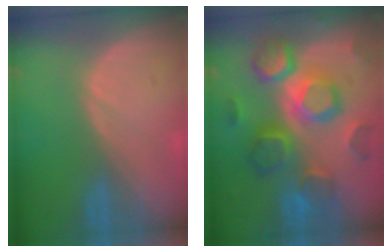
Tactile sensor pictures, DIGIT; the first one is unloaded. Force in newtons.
{"total": 12.3, "press": 12.3, "slide": 1.0}